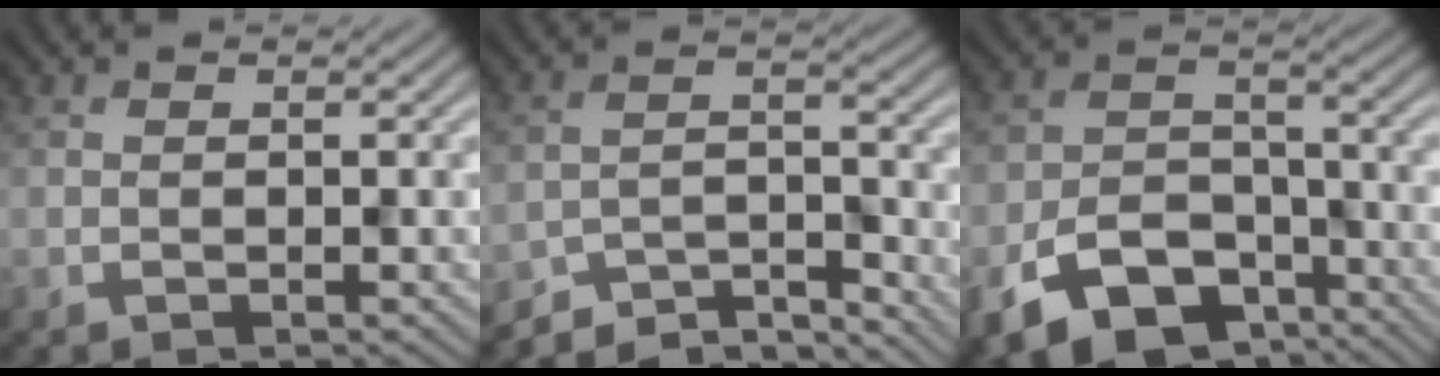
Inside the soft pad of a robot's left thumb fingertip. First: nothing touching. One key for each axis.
{"total": 7.1, "fx": -6.6, "fy": 1.5, "fz": 2.1, "tx": -0.038, "ty": 0.002, "tz": -0.119}
{"total": 11.3, "fx": -6.8, "fy": 6.5, "fz": 6.2, "tx": -0.129, "ty": -0.023, "tz": -0.119}